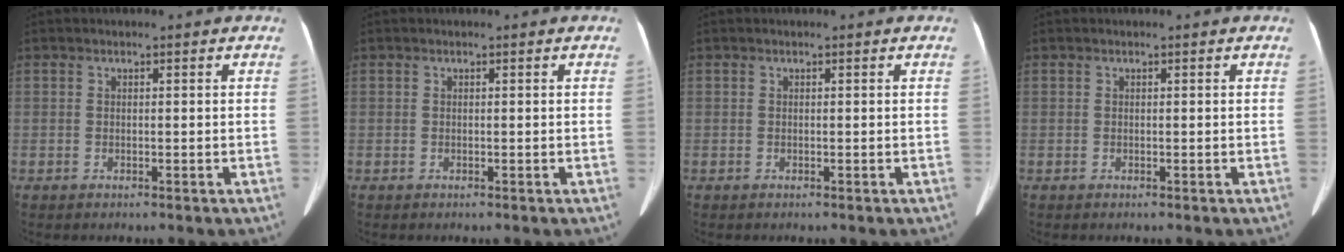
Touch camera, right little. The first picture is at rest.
{"total": 0.0}
{"total": 0.0}
{"total": 0.0}